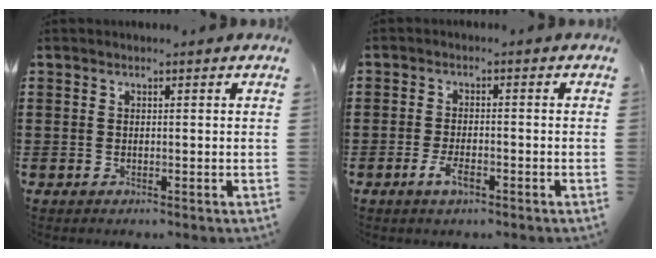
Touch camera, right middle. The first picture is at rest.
{"total": 3.3, "force": [-1.6, 1.2, 2.7], "torque": [-0.059, -0.004, -0.033]}